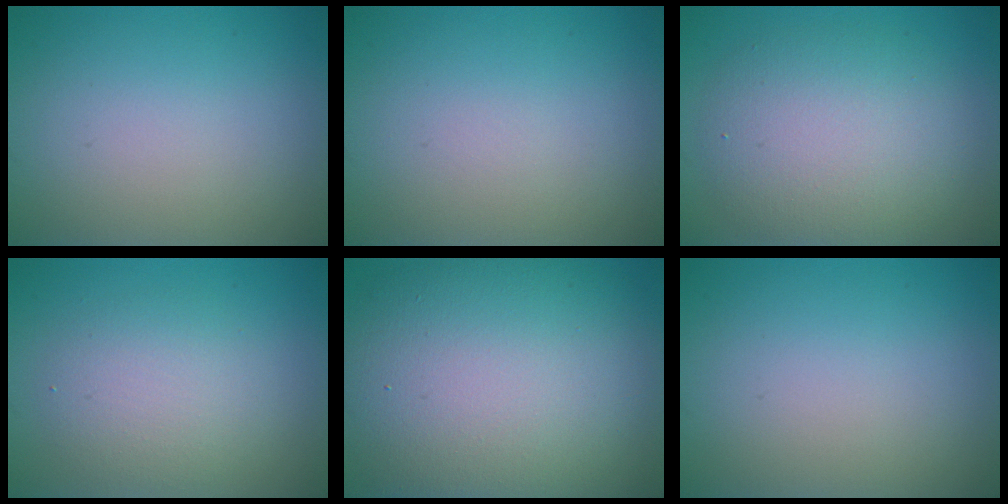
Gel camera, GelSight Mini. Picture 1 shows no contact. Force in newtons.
{"total": 0.0}
{"total": 6.5, "press": 6.5, "slide": 0.5}
{"total": 3.5, "press": 3.5, "slide": 0.2}
{"total": 15.2, "press": 15.2, "slide": 1.1}
{"total": 0.0}